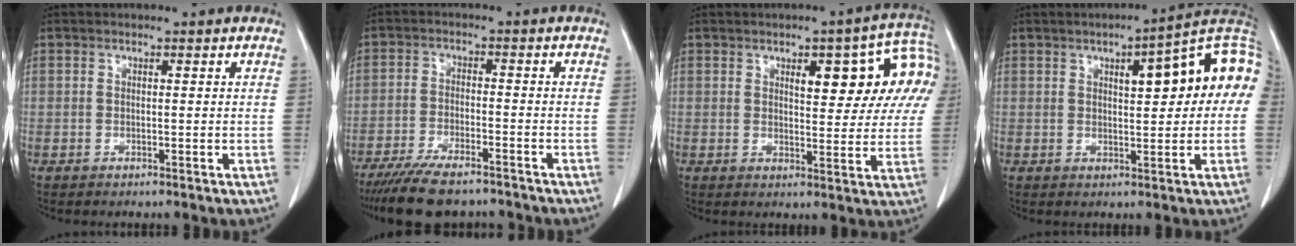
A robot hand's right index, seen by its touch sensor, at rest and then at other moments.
{"total": 10.4, "force": [-8.7, 2.5, 5.3], "torque": [-0.086, -0.020, -0.137]}
{"total": 12.3, "force": [4.4, 4.3, 10.6], "torque": [-0.129, 0.027, 0.053]}
{"total": 13.9, "force": [3.2, 3.5, 13.1], "torque": [-0.180, 0.037, 0.036]}